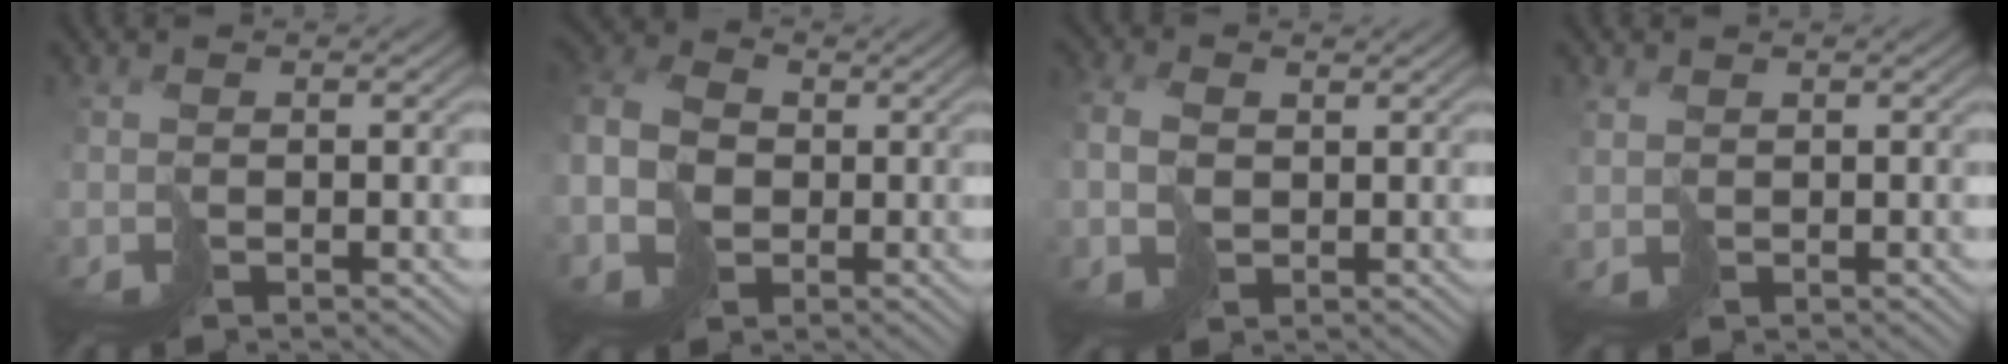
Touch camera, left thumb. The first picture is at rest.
{"total": 7.4, "force": [-1.1, 6.0, 4.3], "torque": [-0.139, -0.008, -0.028]}
{"total": 3.6, "force": [0.5, 2.7, 2.3], "torque": [-0.073, 0.004, 0.009]}
{"total": 1.4, "force": [1.2, 0.3, -0.5], "torque": [0.008, 0.001, 0.030]}